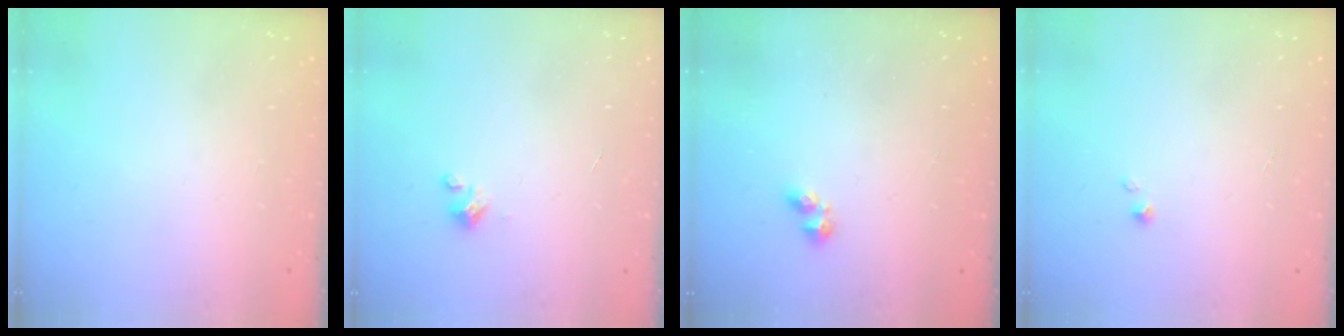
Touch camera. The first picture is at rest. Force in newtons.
{"total": 2.0, "press": 2.0, "slide": 0.2}
{"total": 2.8, "press": 2.7, "slide": 0.5}
{"total": 0.0}